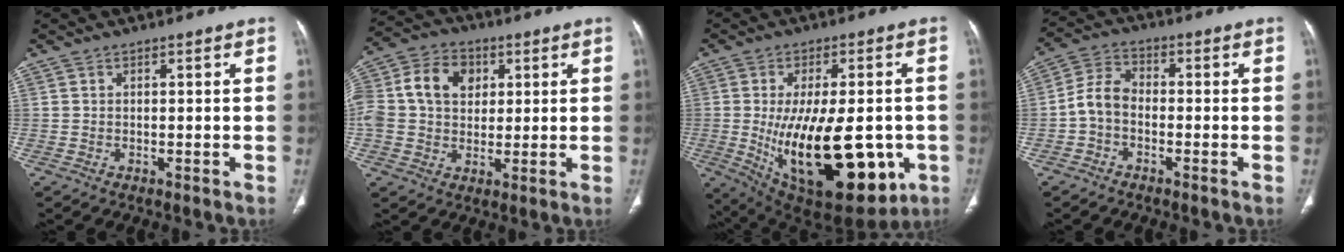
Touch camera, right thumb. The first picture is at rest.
{"total": 17.5, "force": [3.9, 13.7, 10.1], "torque": [-0.213, 0.032, 0.071]}
{"total": 26.0, "force": [-5.1, 12.1, 22.5], "torque": [-0.336, -0.022, -0.043]}
{"total": 5.9, "force": [-1.6, 4.0, 4.0], "torque": [-0.071, 0.025, -0.046]}